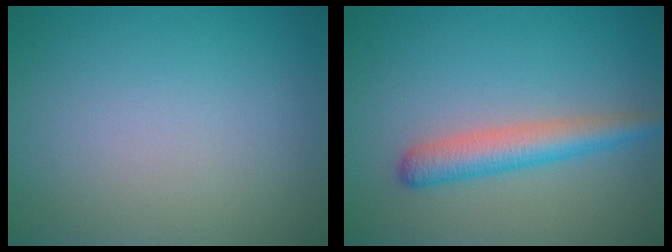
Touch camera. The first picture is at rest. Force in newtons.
{"total": 3.6, "press": 3.6, "slide": 0.2}